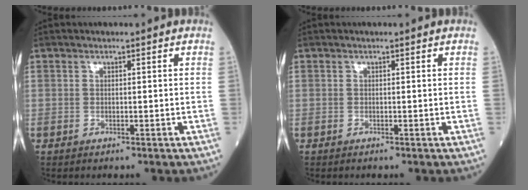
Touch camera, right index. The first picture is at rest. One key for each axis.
{"total": 0.0}